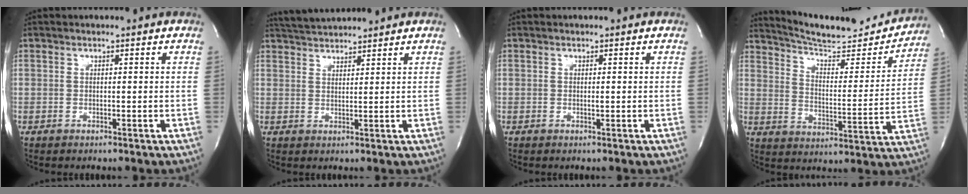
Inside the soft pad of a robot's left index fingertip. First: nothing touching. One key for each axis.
{"total": 6.1, "fx": 6.0, "fy": 0.1, "fz": 1.3, "tx": -0.033, "ty": 0.029, "tz": 0.103}
{"total": 0.6, "fx": 0.4, "fy": 0.1, "fz": 0.4, "tx": -0.009, "ty": 0.001, "tz": 0.005}
{"total": 19.6, "fx": 18.6, "fy": 2.3, "fz": 5.8, "tx": -0.086, "ty": -0.037, "tz": 0.258}